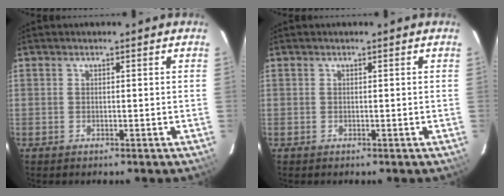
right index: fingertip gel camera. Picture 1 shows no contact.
{"total": 0.0}